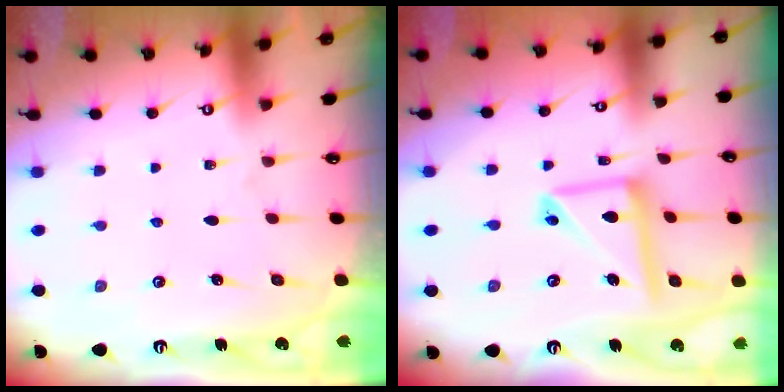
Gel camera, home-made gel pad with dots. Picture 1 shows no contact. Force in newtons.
{"total": 12.8, "press": 12.7, "slide": 1.3}